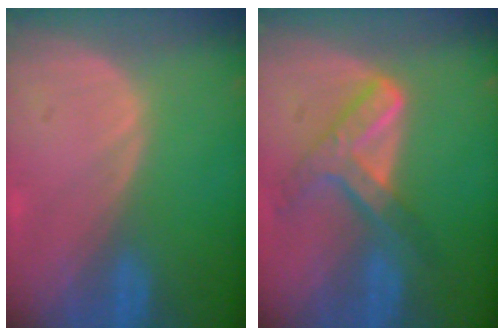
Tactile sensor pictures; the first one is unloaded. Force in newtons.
{"total": 7.2, "press": 6.1, "slide": 3.8}